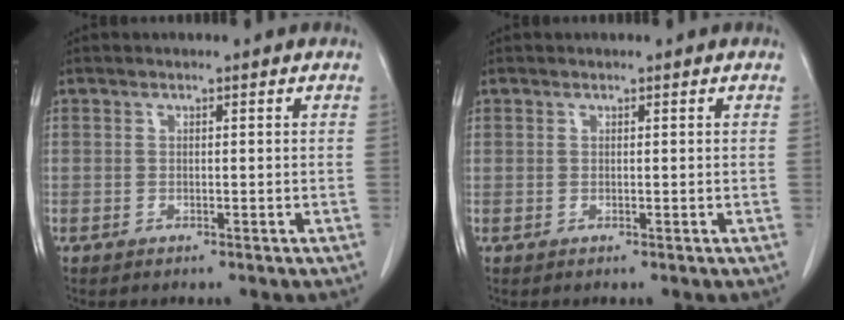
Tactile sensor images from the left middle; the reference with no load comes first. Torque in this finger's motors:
{"motor_torque": [0.16, -0.25, 0.03, -0.09]}